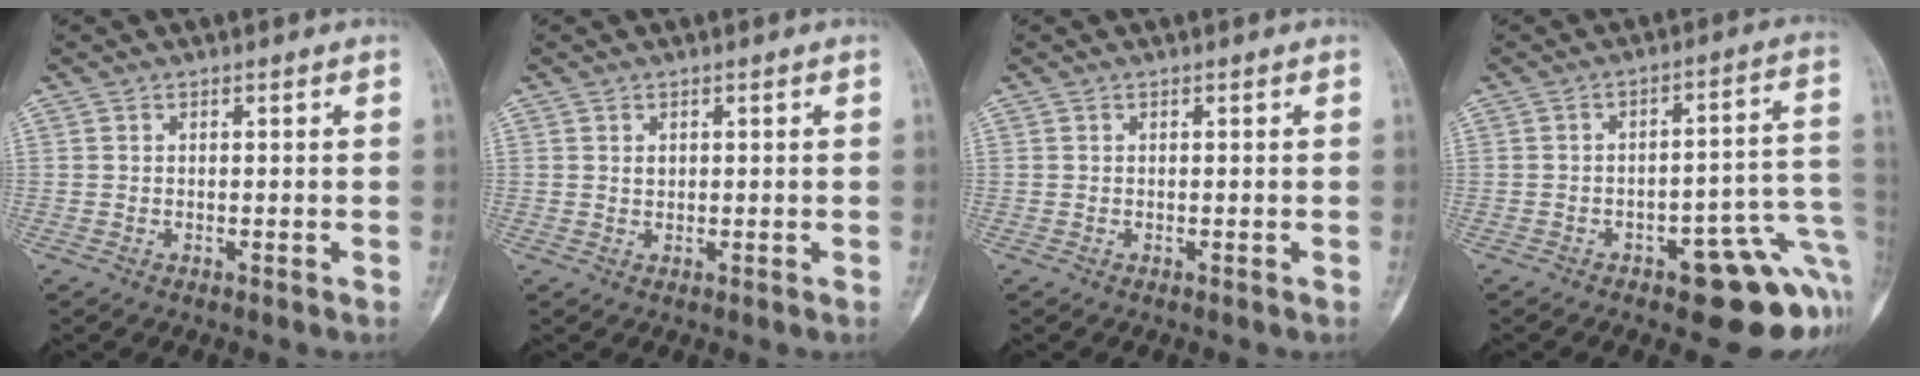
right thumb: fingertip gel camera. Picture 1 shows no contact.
{"total": 1.0, "force": [0.4, 0.8, 0.5], "torque": [-0.003, 0.000, 0.007]}
{"total": 0.0}
{"total": 15.9, "force": [-6.4, 6.4, 13.1], "torque": [-0.085, 0.057, -0.069]}